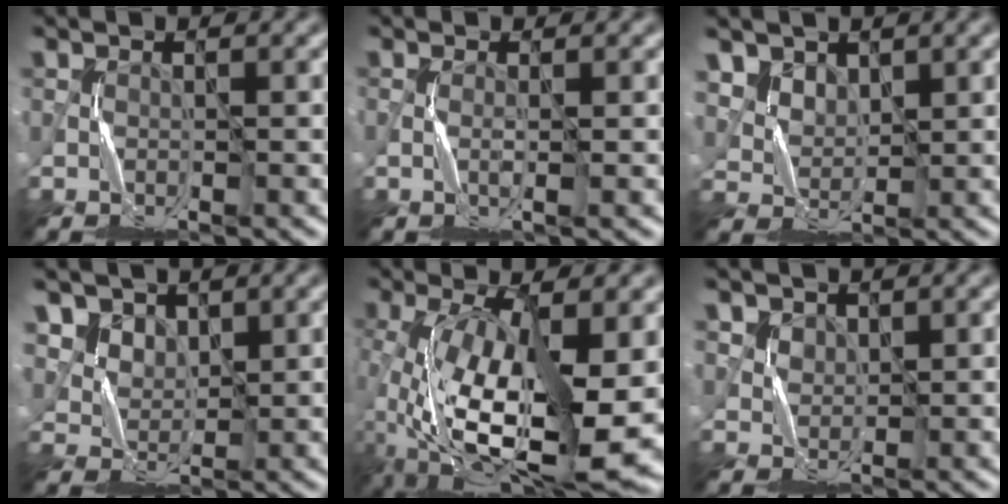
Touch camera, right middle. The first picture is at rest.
{"total": 1.1, "force": [0.1, 0.1, 1.1], "torque": [-0.024, 0.001, -0.001]}
{"total": 4.0, "force": [2.9, 2.4, 1.4], "torque": [-0.044, -0.010, 0.078]}
{"total": 5.2, "force": [3.6, 3.4, 1.9], "torque": [-0.067, -0.013, 0.088]}
{"total": 15.0, "force": [-3.6, 5.8, 13.4], "torque": [-0.259, -0.028, -0.058]}
{"total": 2.7, "force": [1.8, 1.9, 0.8], "torque": [-0.025, -0.004, 0.047]}